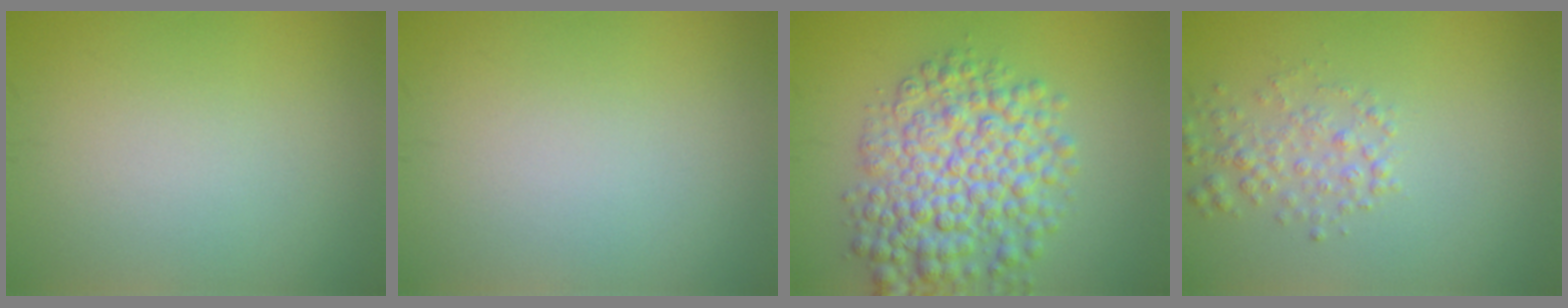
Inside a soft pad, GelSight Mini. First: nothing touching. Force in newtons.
{"total": 0.0}
{"total": 8.1, "press": 8.1, "slide": 0.2}
{"total": 2.3, "press": 2.3, "slide": 0.1}